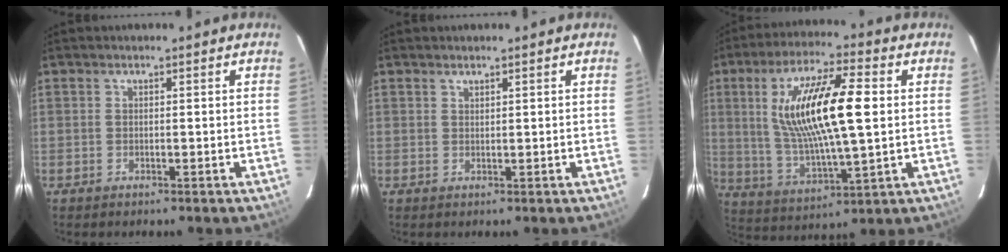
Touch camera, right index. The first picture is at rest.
{"total": 0.6, "force": [0.6, 0.1, 0.1], "torque": [-0.002, 0.002, 0.012]}
{"total": 18.4, "force": [3.0, 4.6, 17.5], "torque": [-0.333, 0.005, 0.064]}